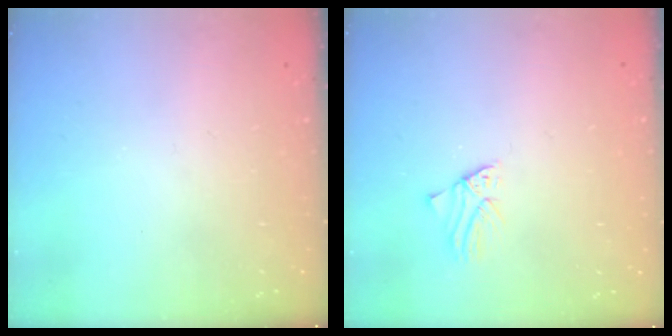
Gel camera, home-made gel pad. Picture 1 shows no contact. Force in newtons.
{"total": 1.1, "press": 1.1, "slide": 0.2}